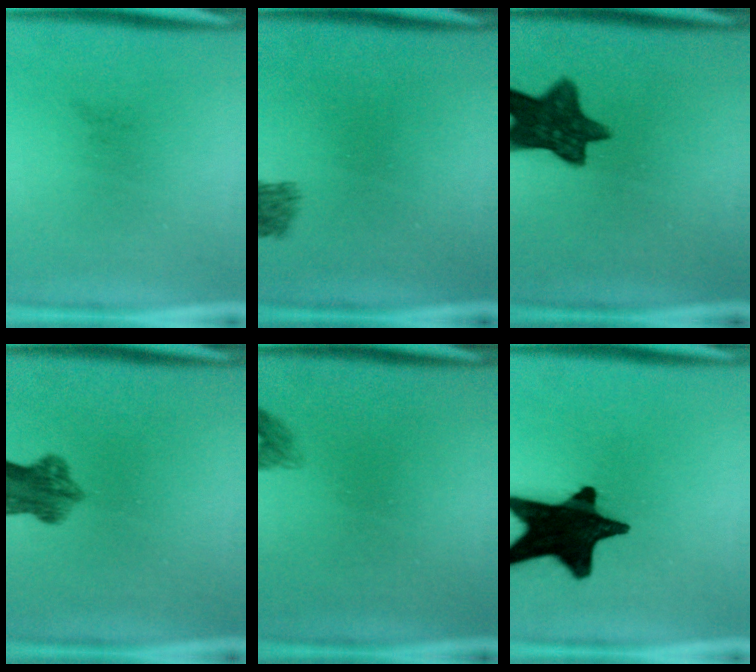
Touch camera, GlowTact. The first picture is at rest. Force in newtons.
{"total": 2.5}
{"total": 11.0}
{"total": 6.5}
{"total": 1.4}
{"total": 18.5}